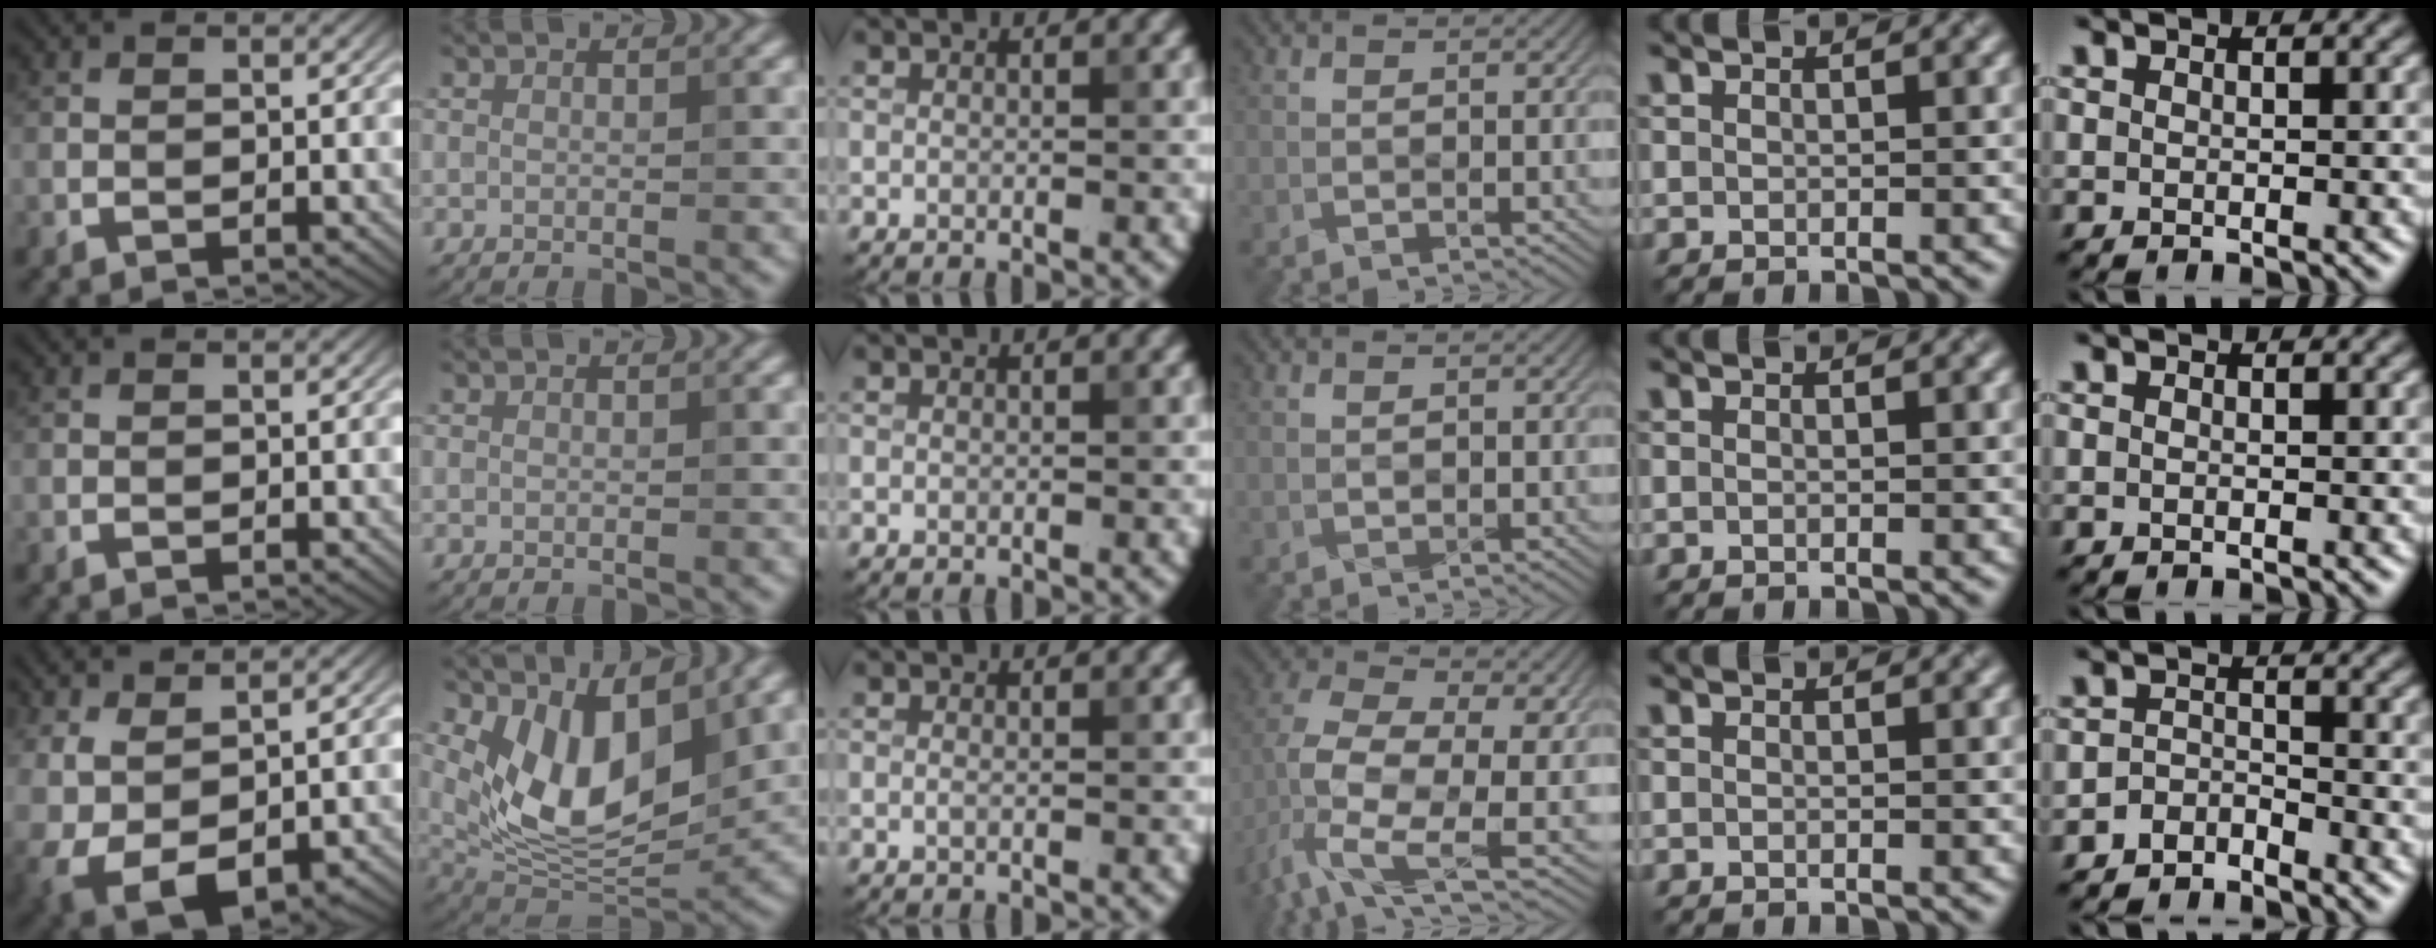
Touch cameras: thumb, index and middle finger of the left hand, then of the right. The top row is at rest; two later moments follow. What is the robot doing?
{"motion": "wrap", "object": "aluminum foil"}